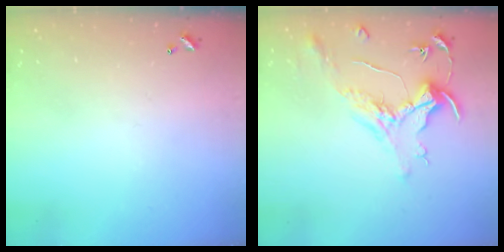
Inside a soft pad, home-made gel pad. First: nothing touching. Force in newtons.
{"total": 1.6, "press": 1.4, "slide": 0.7}